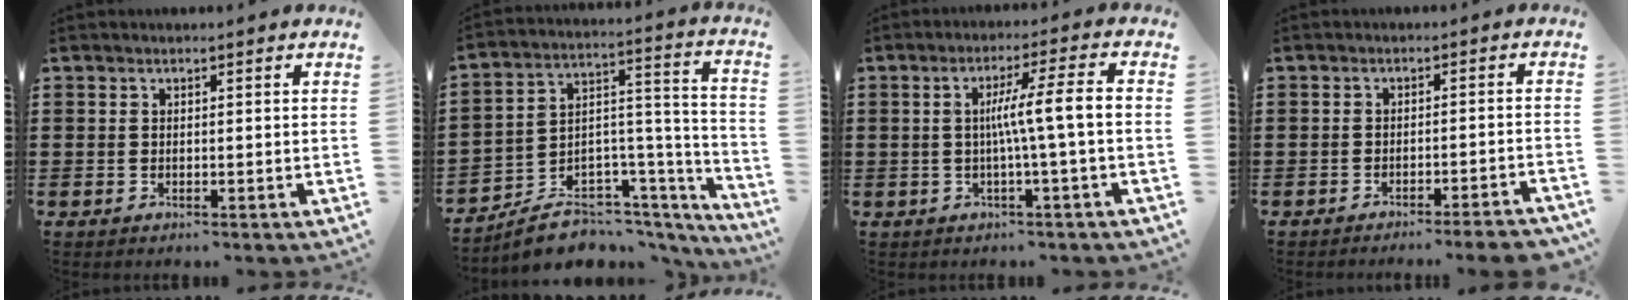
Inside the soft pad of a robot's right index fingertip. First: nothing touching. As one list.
[{"total": 7.8, "force": [-5.9, 4.4, 2.3], "torque": [-0.033, 0.014, -0.101]}, {"total": 6.3, "force": [-0.5, -0.6, 6.2], "torque": [-0.115, -0.003, -0.018]}, {"total": 2.9, "force": [-2.6, -0.2, 1.3], "torque": [-0.023, -0.004, -0.051]}]